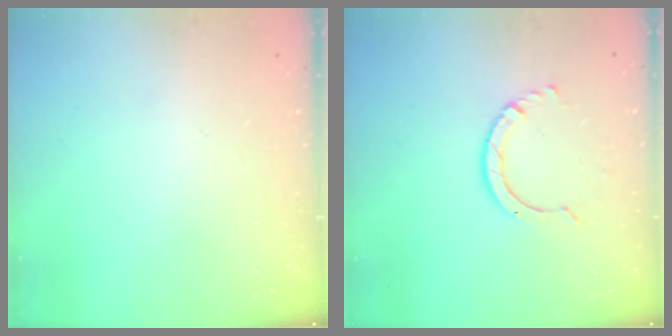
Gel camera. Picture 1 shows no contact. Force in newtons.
{"total": 3.3, "press": 3.2, "slide": 0.4}